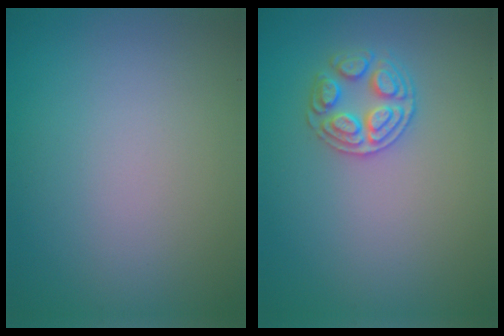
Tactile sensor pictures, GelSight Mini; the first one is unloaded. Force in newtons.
{"total": 2.6, "press": 2.6, "slide": 0.2}